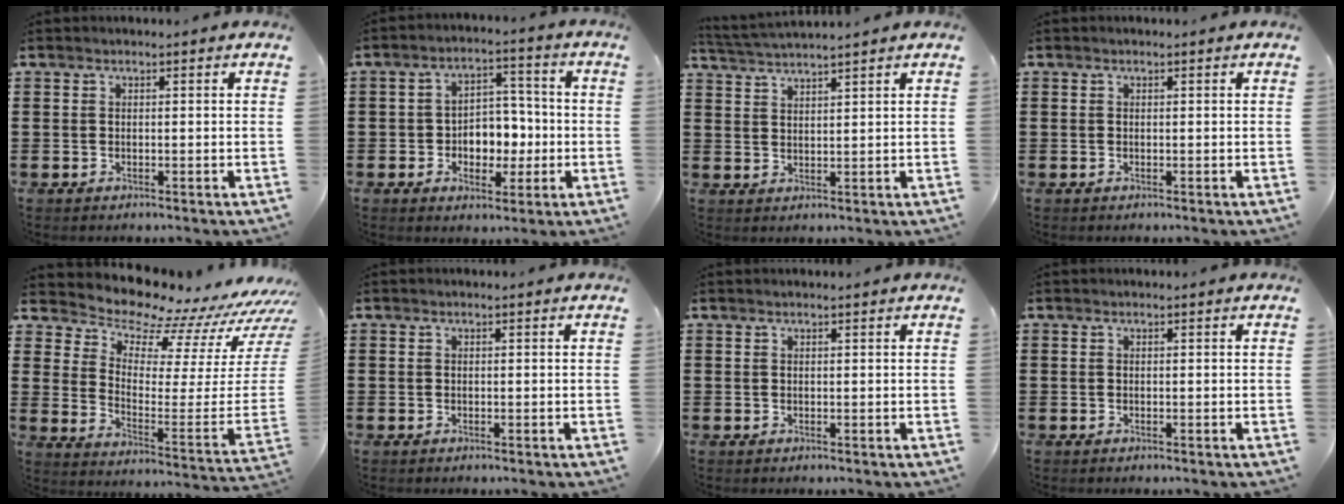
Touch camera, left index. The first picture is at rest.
{"total": 5.4, "force": [-1.0, 4.4, 2.9], "torque": [-0.051, 0.005, -0.025]}
{"total": 2.6, "force": [2.5, -0.7, 0.2], "torque": [-0.013, -0.008, 0.045]}
{"total": 0.0}
{"total": 8.1, "force": [7.9, 1.2, 1.2], "torque": [-0.040, -0.099, 0.129]}
{"total": 0.0}
{"total": 0.0}
{"total": 0.0}